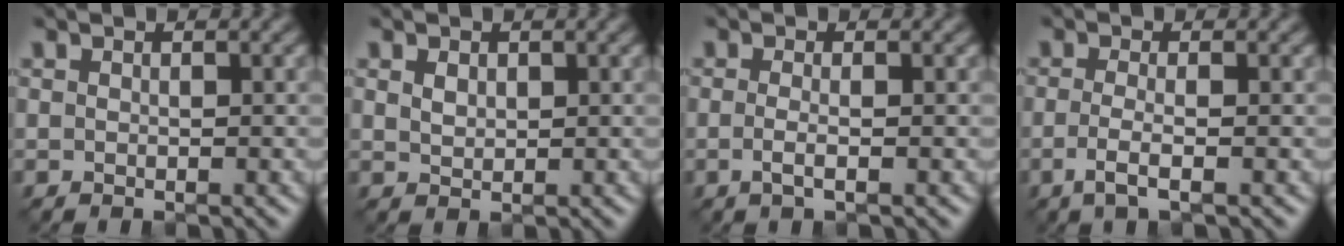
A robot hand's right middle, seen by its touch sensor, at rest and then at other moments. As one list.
[{"total": 1.2, "force": [0.6, 0.8, 0.7], "torque": [-0.015, -0.001, 0.015]}, {"total": 1.6, "force": [-0.4, 0.5, 1.4], "torque": [-0.028, -0.006, -0.012]}, {"total": 2.4, "force": [-0.8, 0.7, 2.2], "torque": [-0.044, -0.005, -0.022]}]